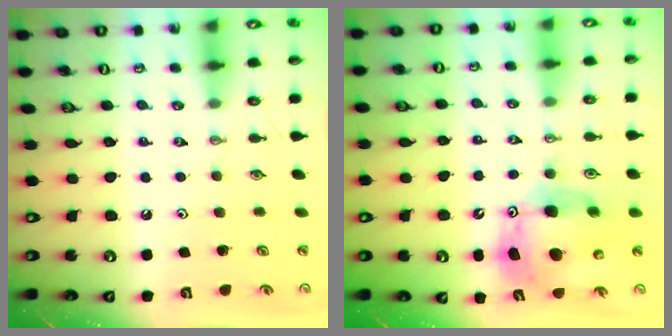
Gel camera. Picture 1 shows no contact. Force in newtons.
{"total": 13.9, "press": 13.8, "slide": 2.1}